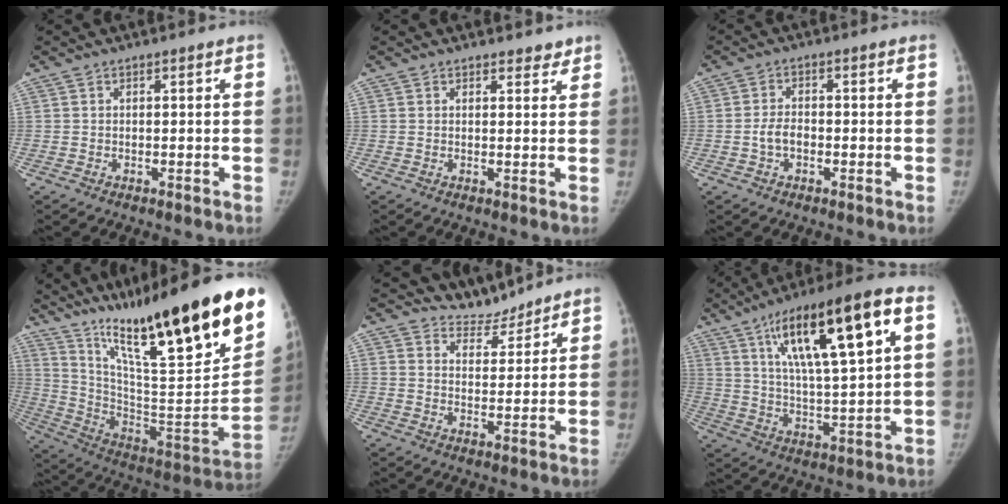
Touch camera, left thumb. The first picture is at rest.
{"total": 2.5, "force": [2.1, 1.2, 0.4], "torque": [0.018, -0.011, 0.022]}
{"total": 3.4, "force": [-1.0, 2.2, 2.4], "torque": [-0.044, 0.014, -0.021]}
{"total": 34.5, "force": [23.6, 5.7, 24.5], "torque": [-0.350, -0.104, 0.376]}
{"total": 5.6, "force": [5.3, 1.6, -0.9], "torque": [0.035, -0.049, 0.088]}
{"total": 21.9, "force": [8.9, 5.2, 19.3], "torque": [-0.307, -0.005, 0.148]}